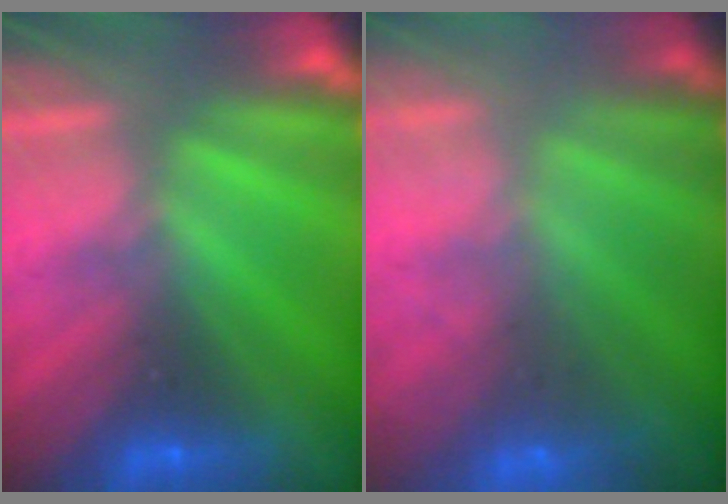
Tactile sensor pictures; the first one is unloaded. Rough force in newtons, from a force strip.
{"total": 7.3}